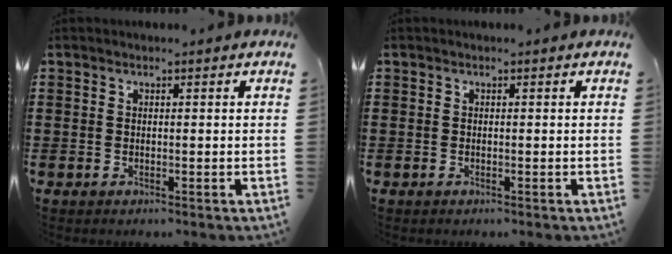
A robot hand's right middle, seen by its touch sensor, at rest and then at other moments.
{"total": 0.0}